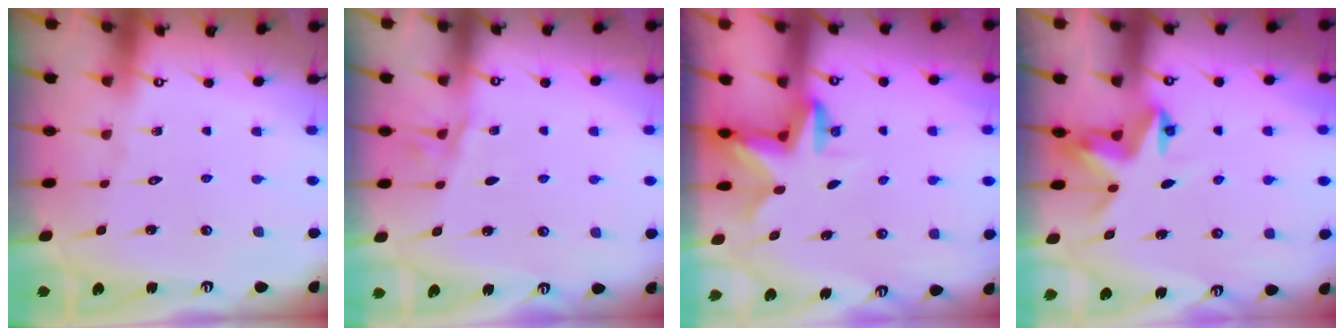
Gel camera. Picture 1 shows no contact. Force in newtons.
{"total": 3.5, "press": 3.4, "slide": 0.5}
{"total": 2.4, "press": 2.3, "slide": 0.4}
{"total": 3.9, "press": 3.8, "slide": 0.4}